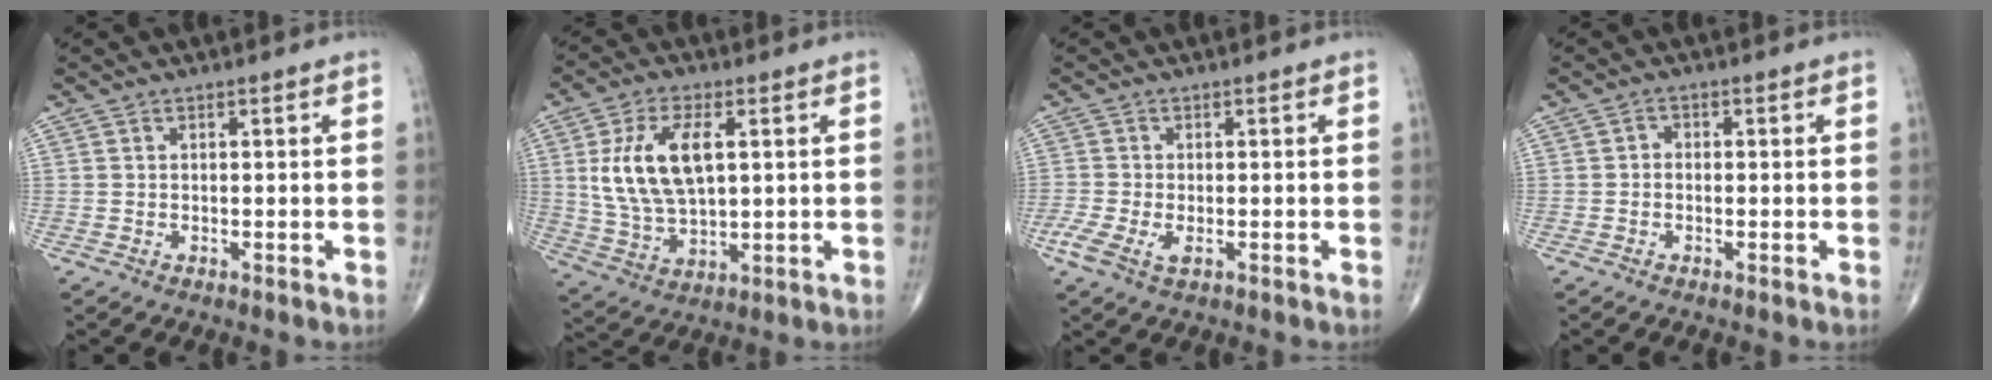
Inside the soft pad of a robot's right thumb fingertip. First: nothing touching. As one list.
[{"total": 13.8, "force": [2.9, 7.1, 11.5], "torque": [-0.221, -0.007, 0.063]}, {"total": 4.2, "force": [-1.7, 1.9, 3.4], "torque": [-0.083, -0.006, -0.034]}, {"total": 1.2, "force": [-0.3, 1.0, 0.6], "torque": [0.006, 0.004, -0.011]}]